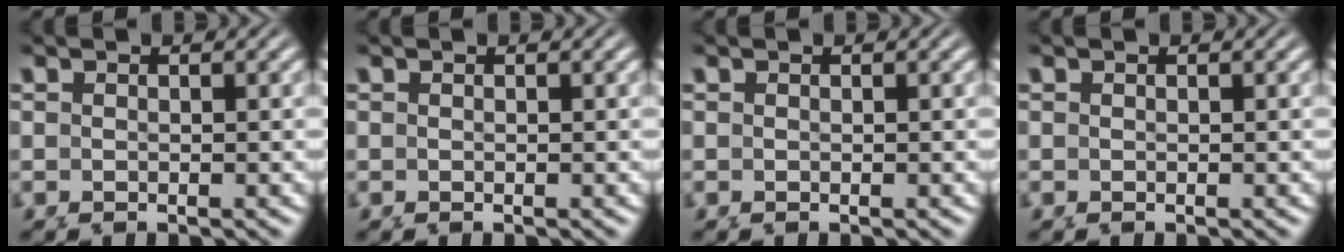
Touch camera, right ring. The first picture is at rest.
{"total": 0.0}
{"total": 0.0}
{"total": 0.0}